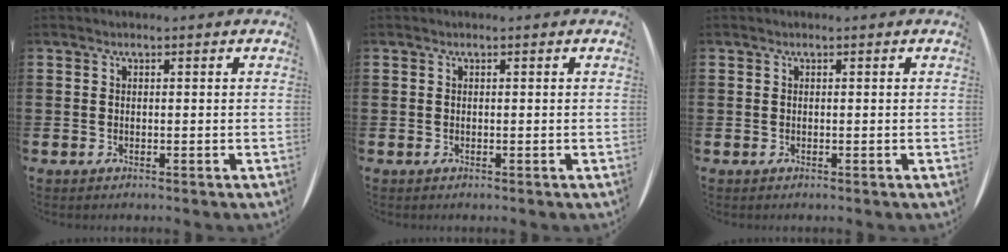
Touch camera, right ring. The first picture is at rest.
{"total": 0.0}
{"total": 0.0}